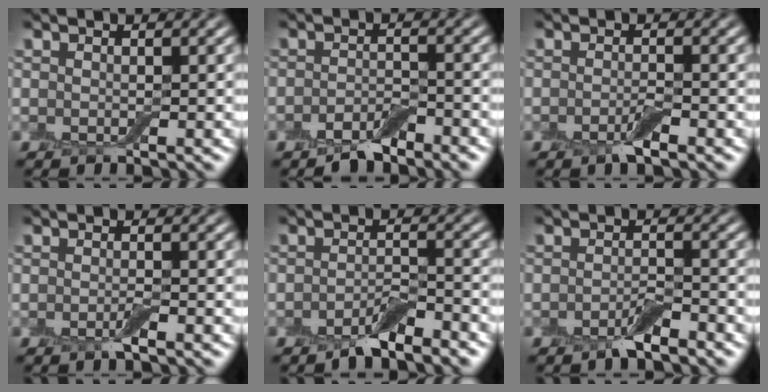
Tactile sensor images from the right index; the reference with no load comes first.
{"total": 2.6, "force": [-2.0, 0.9, 1.4], "torque": [-0.023, 0.004, -0.039]}
{"total": 1.6, "force": [-0.9, 0.3, 1.4], "torque": [-0.025, -0.001, -0.019]}
{"total": 1.0, "force": [-0.5, 0.1, 0.9], "torque": [-0.017, -0.003, -0.011]}
{"total": 2.8, "force": [-2.1, 0.8, 1.7], "torque": [-0.030, 0.004, -0.041]}
{"total": 2.1, "force": [-1.5, 0.6, 1.4], "torque": [-0.027, 0.001, -0.029]}